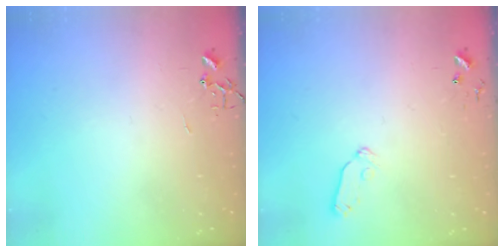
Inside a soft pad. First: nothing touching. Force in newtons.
{"total": 6.8, "press": 6.7, "slide": 0.8}